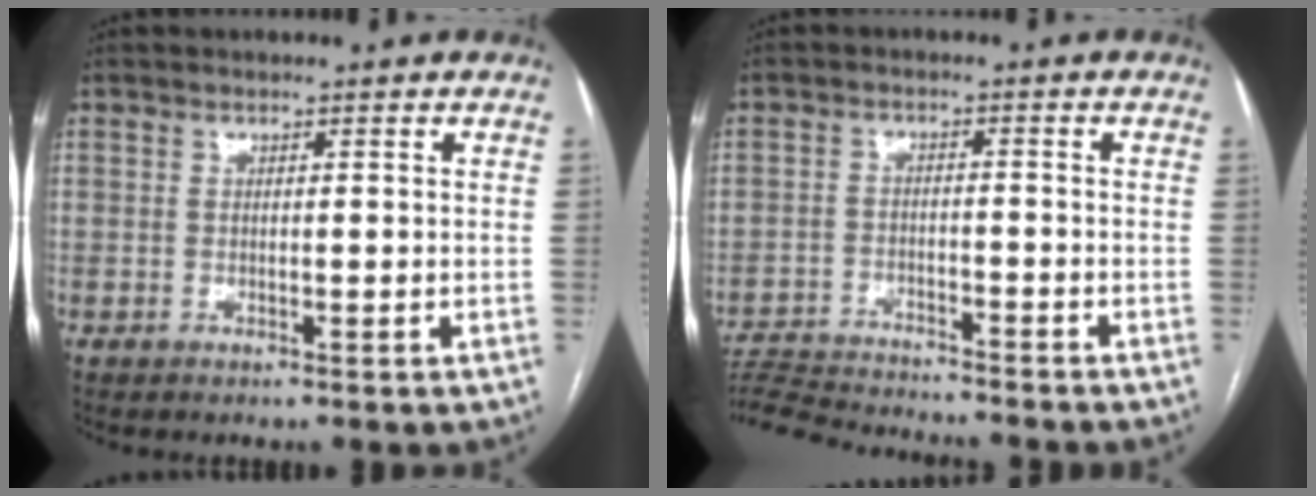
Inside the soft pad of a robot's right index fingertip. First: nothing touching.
{"total": 12.1, "force": [-11.5, 0.8, 3.7], "torque": [-0.062, -0.001, -0.181]}